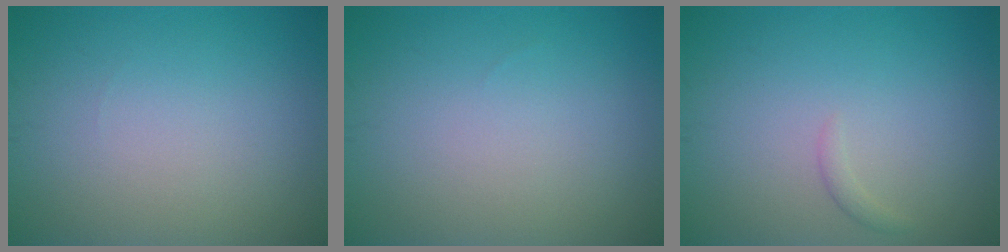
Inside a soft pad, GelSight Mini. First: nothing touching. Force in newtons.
{"total": 0.0}
{"total": 0.7, "press": 0.7, "slide": 0.1}